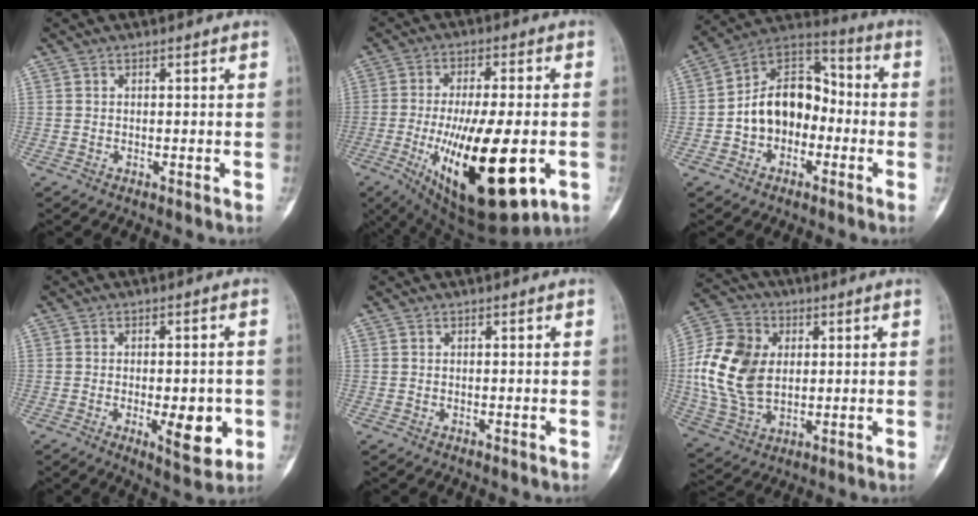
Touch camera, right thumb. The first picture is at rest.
{"total": 23.2, "force": [-6.0, 8.3, 20.8], "torque": [-0.351, -0.018, -0.073]}
{"total": 13.9, "force": [-2.4, 10.2, 9.1], "torque": [-0.116, 0.051, -0.053]}
{"total": 8.5, "force": [-2.1, 3.4, 7.5], "torque": [-0.094, -0.006, -0.023]}
{"total": 0.0}
{"total": 16.2, "force": [1.5, 11.4, 11.4], "torque": [-0.215, 0.002, 0.031]}